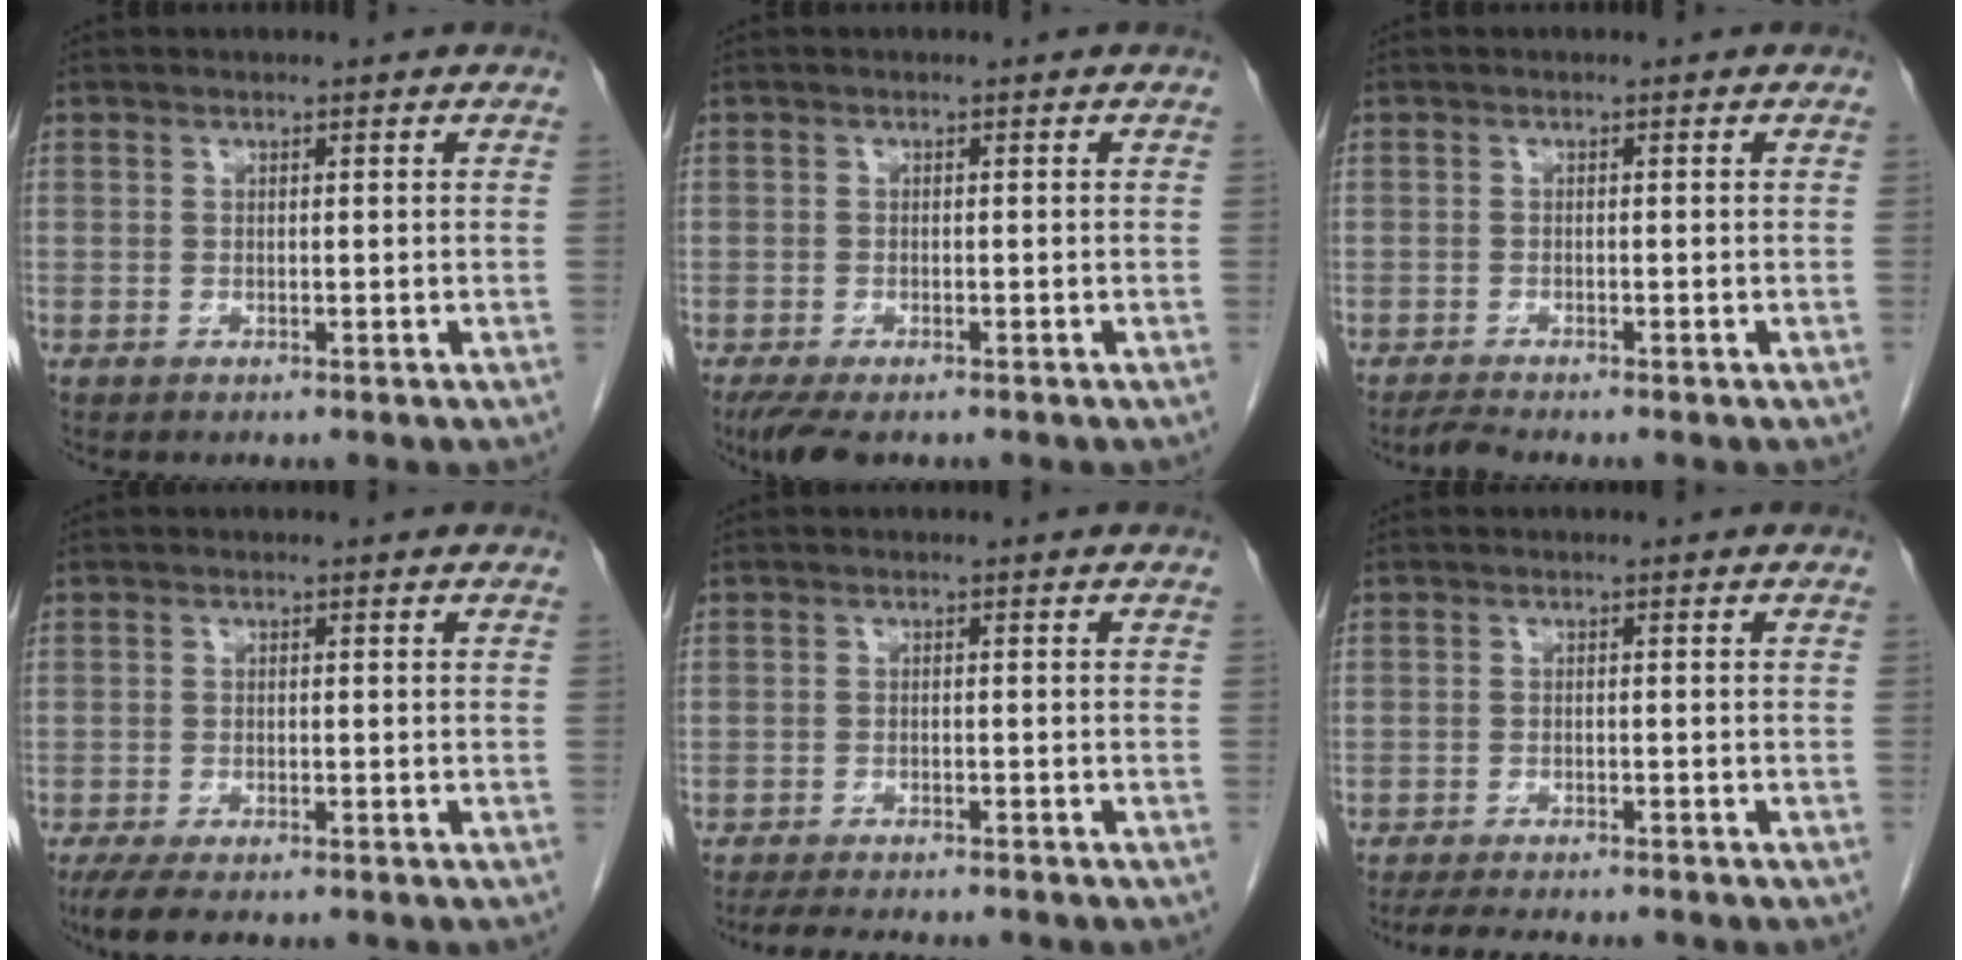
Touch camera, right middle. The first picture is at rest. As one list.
[{"total": 4.3, "force": [-3.0, 1.6, 2.6], "torque": [-0.049, -0.011, -0.049]}, {"total": 1.3, "force": [-1.2, -0.3, 0.4], "torque": [-0.015, -0.006, -0.025]}, {"total": 5.5, "force": [-4.2, 1.5, 3.3], "torque": [-0.053, -0.013, -0.065]}, {"total": 9.3, "force": [-8.2, 1.5, 4.1], "torque": [-0.055, -0.011, -0.113]}, {"total": 9.0, "force": [-7.9, 1.6, 4.1], "torque": [-0.055, -0.009, -0.111]}]